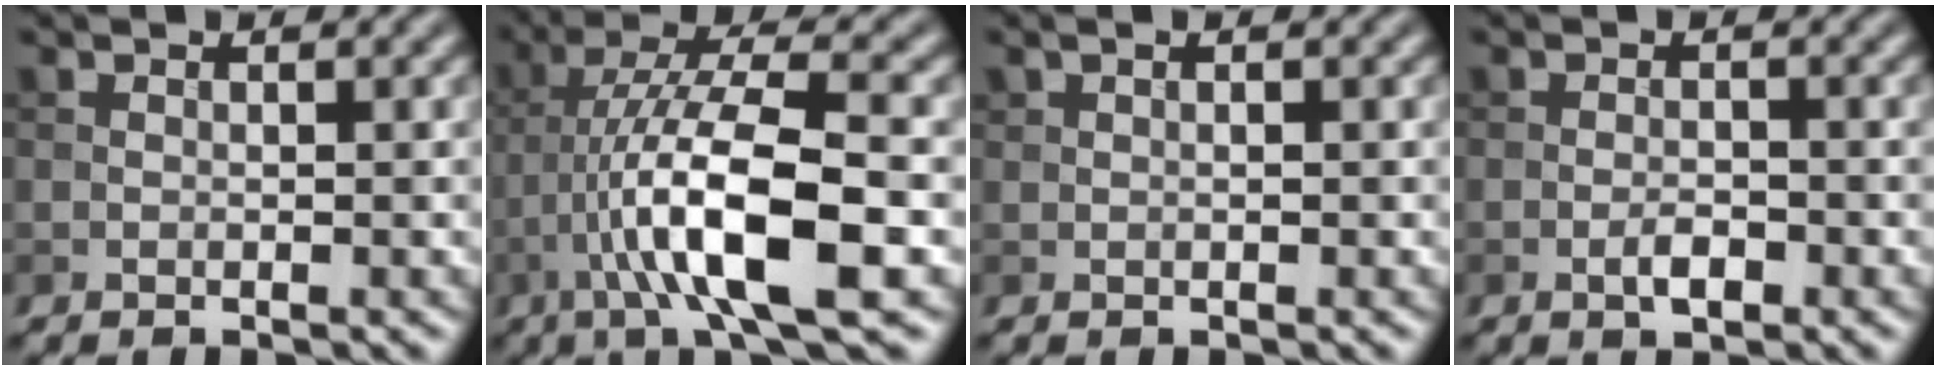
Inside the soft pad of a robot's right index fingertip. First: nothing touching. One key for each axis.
{"total": 10.1, "fx": -3.3, "fy": 2.3, "fz": 9.2, "tx": -0.157, "ty": 0.021, "tz": -0.062}
{"total": 0.6, "fx": 0.2, "fy": 0.2, "fz": 0.5, "tx": -0.012, "ty": 0.004, "tz": 0.003}
{"total": 1.8, "fx": -0.9, "fy": 0.7, "fz": 1.4, "tx": -0.023, "ty": 0.001, "tz": -0.018}